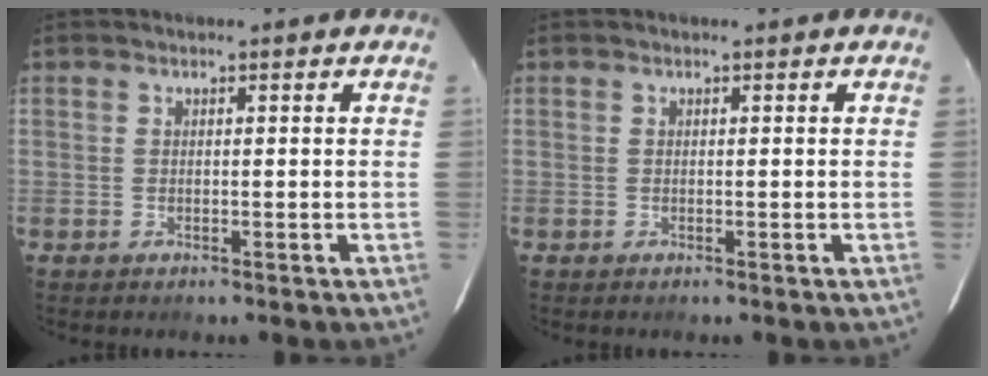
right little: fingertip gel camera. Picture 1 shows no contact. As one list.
[{"total": 0.0}]